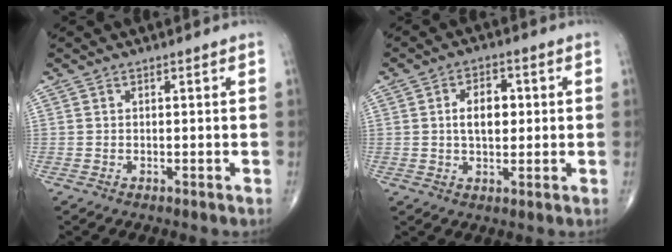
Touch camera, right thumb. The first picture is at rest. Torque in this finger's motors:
{"motor_torque": [-0.09, 0.12, 0.10, 0.05, 0.16]}